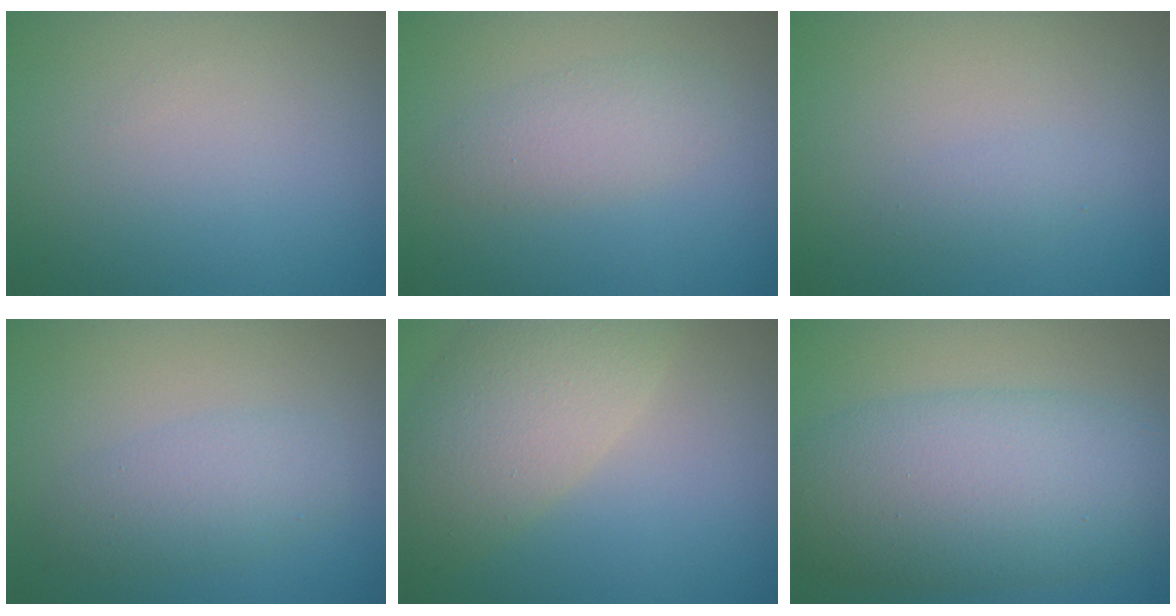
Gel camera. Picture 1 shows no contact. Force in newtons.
{"total": 2.5, "press": 2.5, "slide": 0.1}
{"total": 0.9, "press": 0.9, "slide": 0.1}
{"total": 3.0, "press": 3.0, "slide": 0.1}
{"total": 6.9, "press": 6.9, "slide": 0.9}
{"total": 9.9, "press": 9.9, "slide": 0.1}